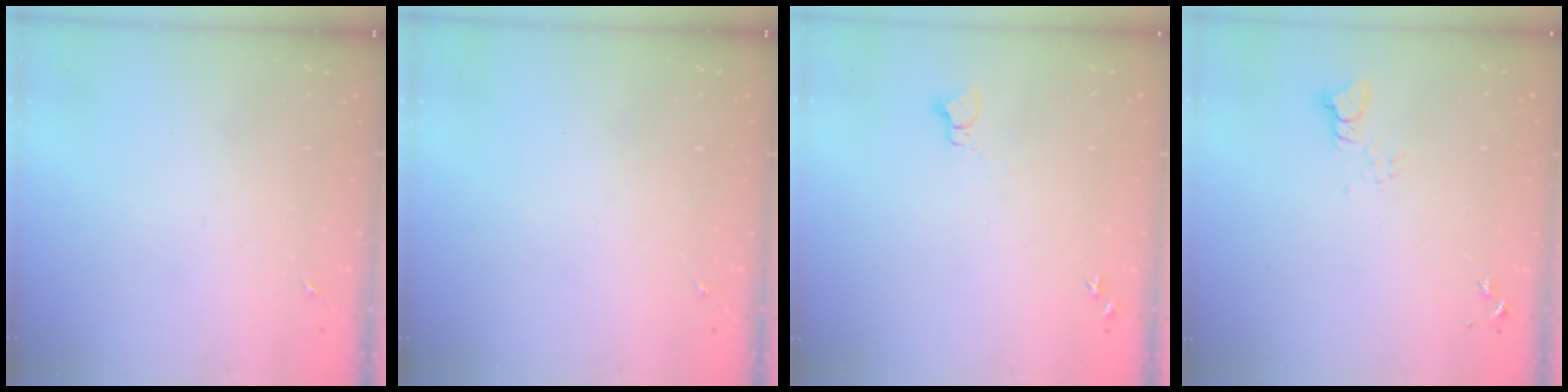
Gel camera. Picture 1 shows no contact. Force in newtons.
{"total": 0.0}
{"total": 3.8, "press": 3.8, "slide": 0.4}
{"total": 4.0, "press": 3.9, "slide": 0.3}